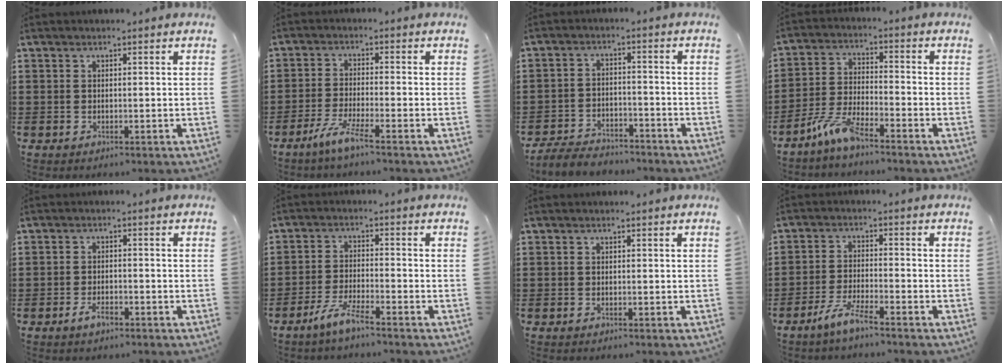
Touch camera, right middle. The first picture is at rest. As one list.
[{"total": 4.5, "force": [-3.1, -0.2, 3.2], "torque": [-0.074, -0.013, -0.060]}, {"total": 4.2, "force": [-4.0, 0.8, 0.7], "torque": [-0.022, 0.005, -0.084]}, {"total": 6.2, "force": [-5.0, 0.8, 3.5], "torque": [-0.086, -0.006, -0.100]}, {"total": 2.6, "force": [-1.7, 0.9, 1.8], "torque": [-0.040, -0.003, -0.032]}, {"total": 4.7, "force": [-3.7, 0.2, 3.0], "torque": [-0.071, -0.009, -0.072]}, {"total": 0.0}, {"total": 4.7, "force": [-3.6, 0.2, 3.0], "torque": [-0.071, -0.009, -0.071]}]